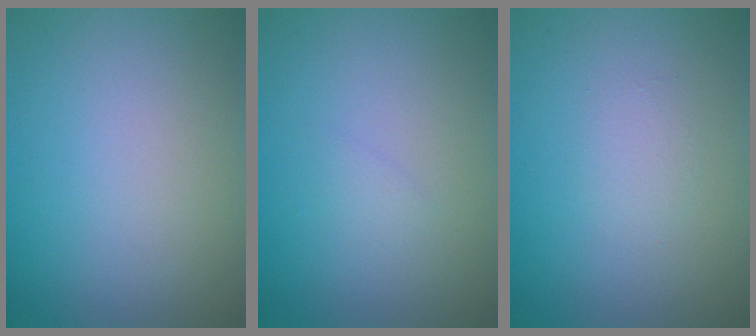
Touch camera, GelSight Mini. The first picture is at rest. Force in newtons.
{"total": 0.7, "press": 0.7, "slide": 0.1}
{"total": 1.0, "press": 1.0, "slide": 0.0}